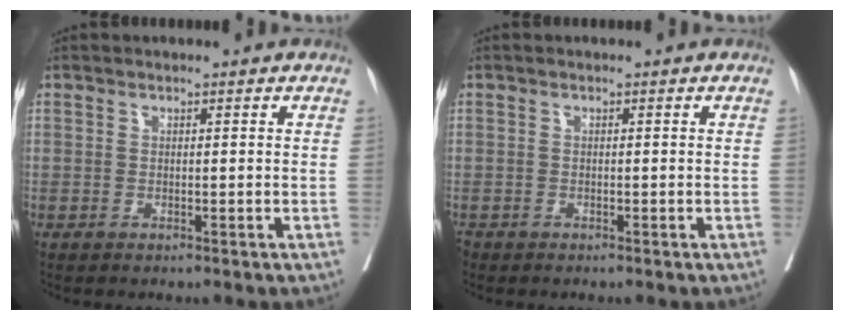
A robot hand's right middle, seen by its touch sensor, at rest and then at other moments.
{"total": 1.2, "force": [-0.9, 0.7, 0.3], "torque": [-0.009, -0.004, -0.015]}